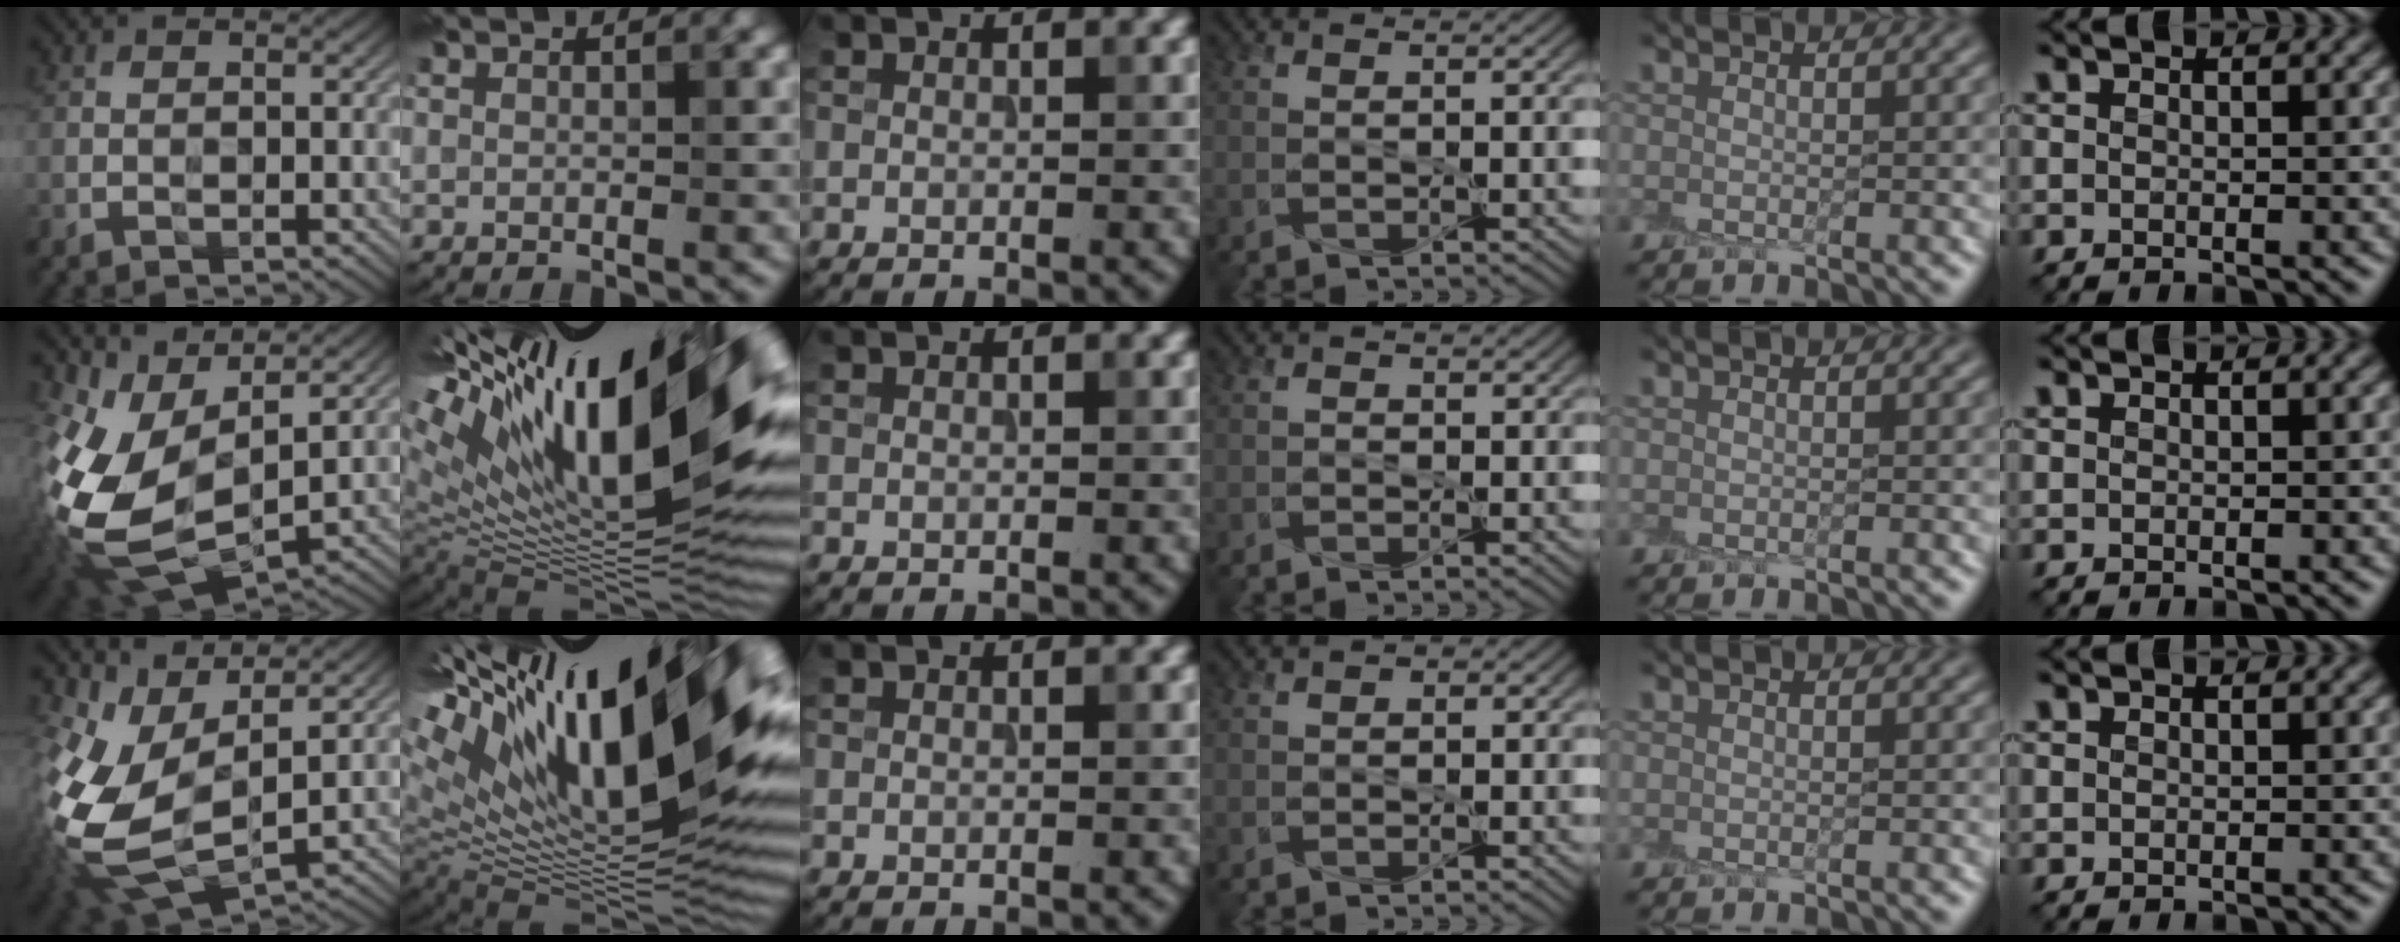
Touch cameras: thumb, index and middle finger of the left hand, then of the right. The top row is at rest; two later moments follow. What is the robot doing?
{"motion": "peel", "object": "cling film"}